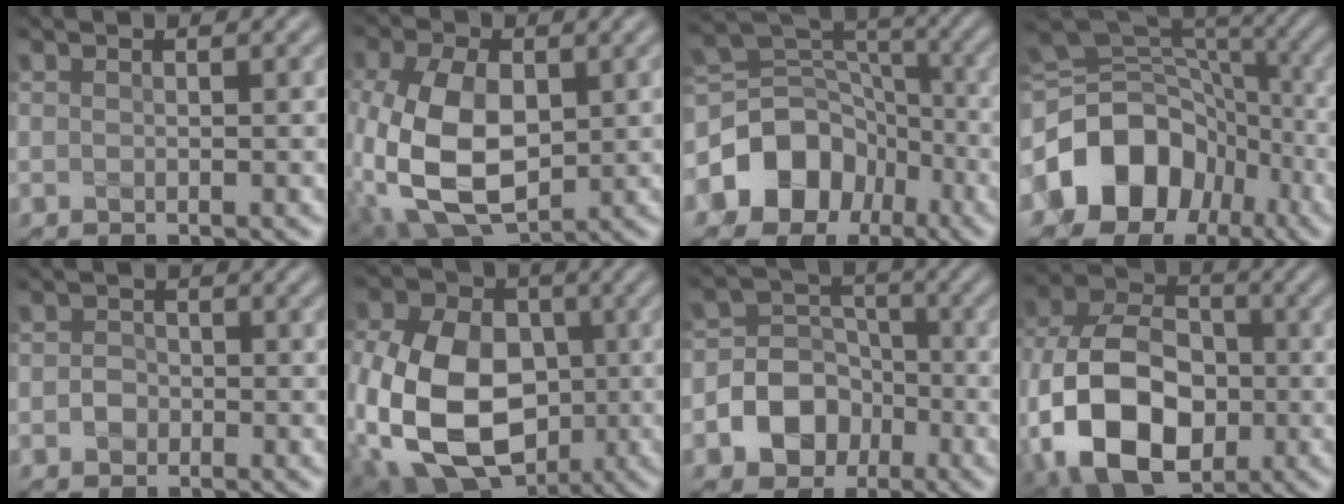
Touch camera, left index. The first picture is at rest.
{"total": 11.2, "force": [-0.9, 6.9, 8.7], "torque": [-0.211, -0.008, -0.016]}
{"total": 10.2, "force": [-4.2, 8.3, 4.1], "torque": [-0.085, 0.014, -0.083]}
{"total": 13.6, "force": [-4.6, 10.6, 7.1], "torque": [-0.138, -0.009, -0.082]}
{"total": 1.4, "force": [-0.4, 1.3, 0.5], "torque": [-0.004, 0.000, -0.012]}
{"total": 15.9, "force": [-2.9, 11.9, 10.2], "torque": [-0.201, -0.023, -0.057]}
{"total": 7.5, "force": [-2.7, 6.4, 2.7], "torque": [-0.036, 0.007, -0.074]}
{"total": 14.0, "force": [-3.5, 9.6, 9.6], "torque": [-0.205, -0.010, -0.073]}